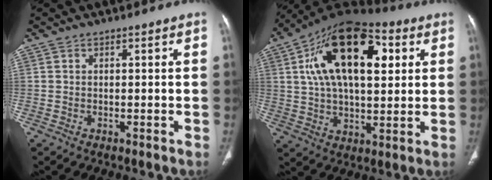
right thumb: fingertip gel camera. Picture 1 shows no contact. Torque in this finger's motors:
{"motor_torque": [0.00, 5.01, 2.27, 0.50, 0.47]}